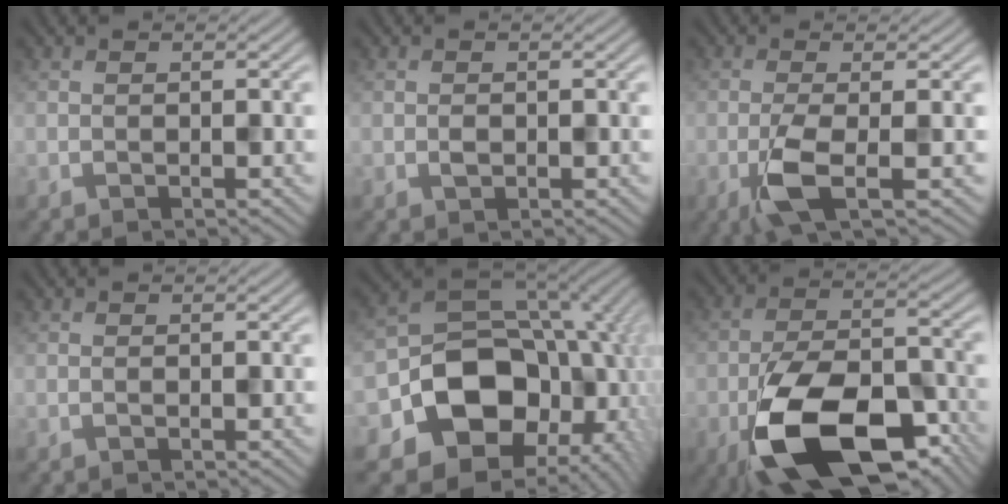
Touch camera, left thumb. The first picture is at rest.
{"total": 0.9, "force": [-0.2, 0.6, 0.6], "torque": [-0.011, -0.003, -0.005]}
{"total": 4.8, "force": [-1.6, 0.8, 4.5], "torque": [-0.095, -0.001, -0.040]}
{"total": 0.0}
{"total": 17.5, "force": [-4.6, 13.5, 10.2], "torque": [-0.186, -0.052, -0.062]}
{"total": 17.3, "force": [-8.8, 8.4, 12.3], "torque": [-0.235, -0.025, -0.159]}